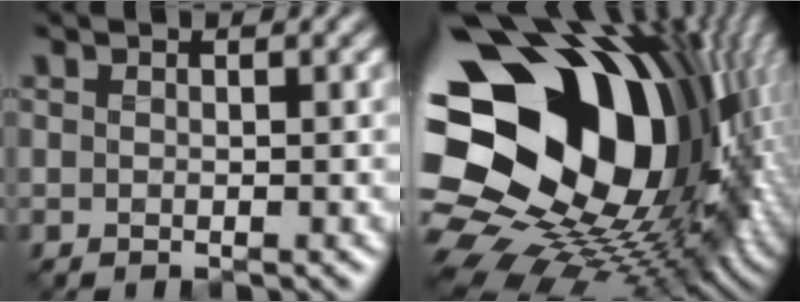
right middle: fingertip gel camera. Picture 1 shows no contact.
{"total": 22.0, "force": [1.1, 15.5, 15.5], "torque": [-0.279, -0.024, 0.006]}